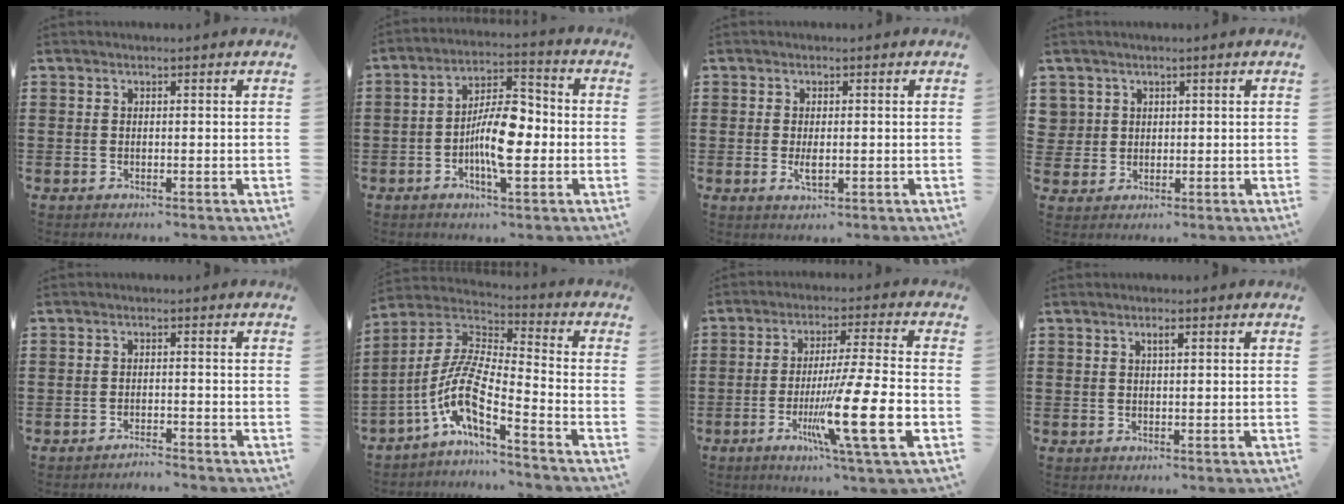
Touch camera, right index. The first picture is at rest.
{"total": 9.1, "force": [-2.0, 3.5, 8.2], "torque": [-0.153, 0.006, -0.037]}
{"total": 2.2, "force": [-0.3, 0.8, 2.1], "torque": [-0.046, -0.006, -0.008]}
{"total": 2.3, "force": [0.9, 2.2, 0.2], "torque": [-0.016, 0.006, 0.018]}
{"total": 1.7, "force": [-1.7, -0.1, 0.1], "torque": [-0.005, 0.003, -0.036]}
{"total": 9.4, "force": [-5.4, 1.6, 7.5], "torque": [-0.188, -0.029, -0.117]}
{"total": 14.5, "force": [-4.7, 1.1, 13.7], "torque": [-0.240, -0.012, -0.081]}
{"total": 1.3, "force": [0.5, 0.3, 1.2], "torque": [-0.023, 0.005, 0.007]}